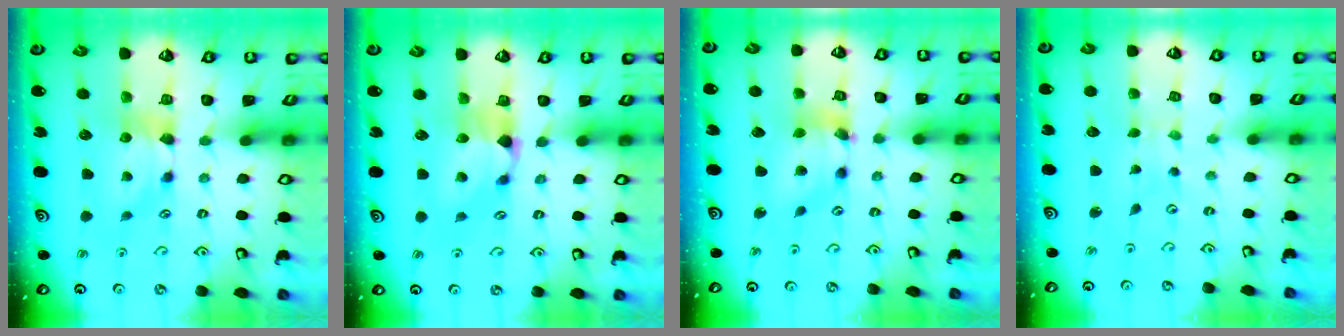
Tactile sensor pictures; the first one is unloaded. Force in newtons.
{"total": 1.2, "press": 0.1, "slide": 1.2}
{"total": 5.9, "press": 5.6, "slide": 2.1}
{"total": 5.7, "press": 5.7, "slide": 0.2}